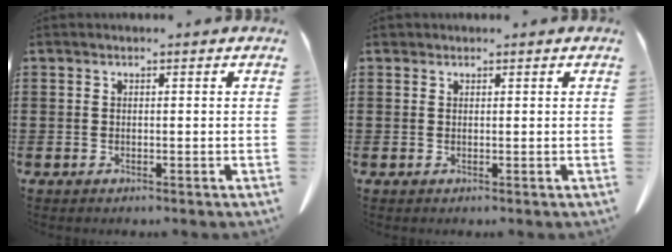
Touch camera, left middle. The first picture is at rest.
{"total": 0.5, "force": [0.4, 0.3, 0.1], "torque": [-0.003, 0.003, 0.008]}